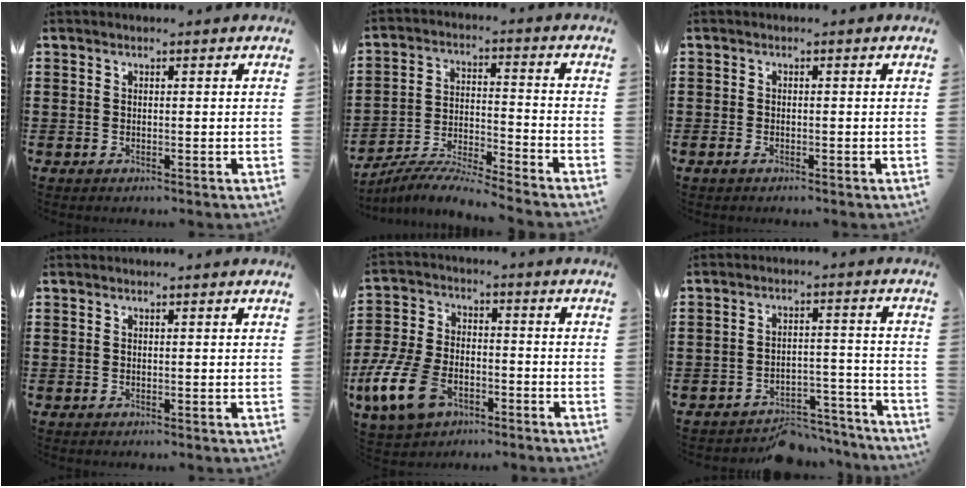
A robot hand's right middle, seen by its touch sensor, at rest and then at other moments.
{"total": 6.8, "force": [-6.6, -0.5, 1.4], "torque": [-0.030, -0.007, -0.130]}
{"total": 0.7, "force": [-0.5, 0.2, 0.5], "torque": [-0.013, -0.007, -0.007]}
{"total": 0.0}
{"total": 10.5, "force": [-6.0, 5.7, 6.4], "torque": [-0.160, 0.008, -0.118]}
{"total": 5.5, "force": [-5.3, 1.2, 1.0], "torque": [-0.014, 0.014, -0.103]}